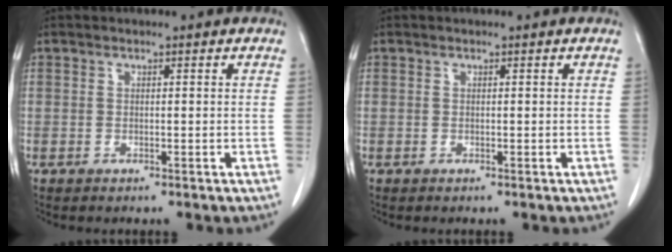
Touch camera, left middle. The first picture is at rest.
{"total": 0.0}